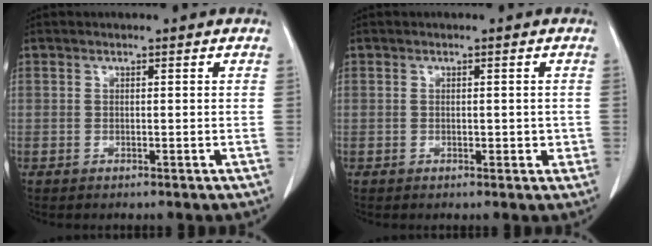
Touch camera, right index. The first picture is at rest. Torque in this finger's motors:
{"motor_torque": [-0.17, 0.42, -0.03, 0.01]}